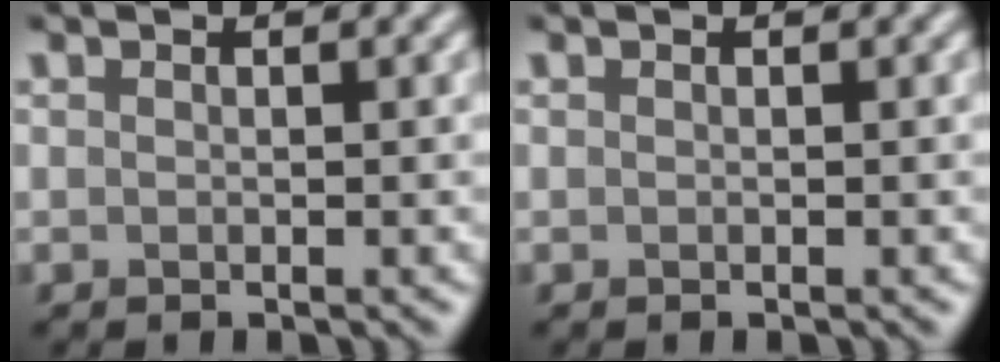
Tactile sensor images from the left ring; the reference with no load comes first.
{"total": 0.0}